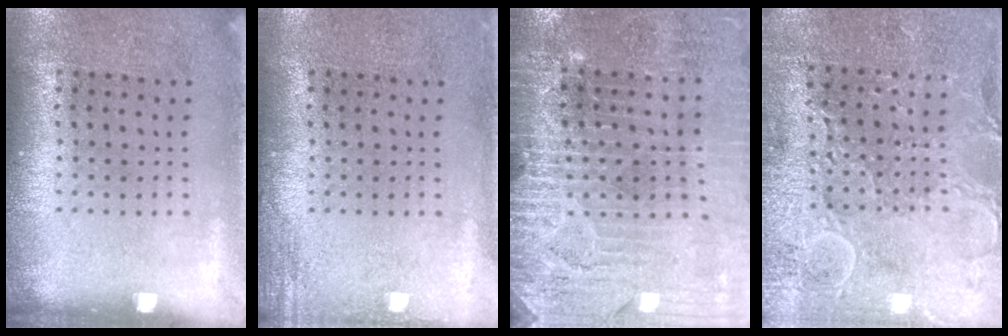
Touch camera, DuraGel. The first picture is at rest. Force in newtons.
{"total": 1.4, "press": 1.4, "slide": 0.2}
{"total": 3.3, "press": 3.3, "slide": 0.2}
{"total": 3.2, "press": 3.2, "slide": 0.5}